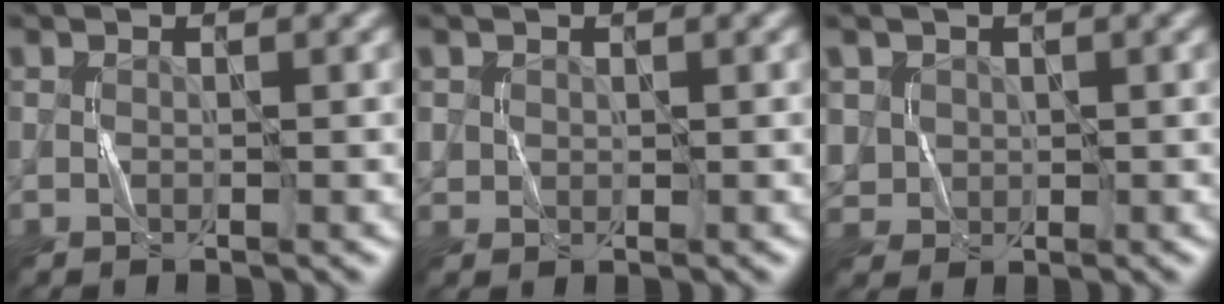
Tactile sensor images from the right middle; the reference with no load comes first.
{"total": 0.9, "force": [0.5, 0.8, 0.2], "torque": [-0.006, -0.001, 0.012]}
{"total": 2.4, "force": [0.7, 2.2, 0.6], "torque": [-0.021, -0.004, 0.031]}